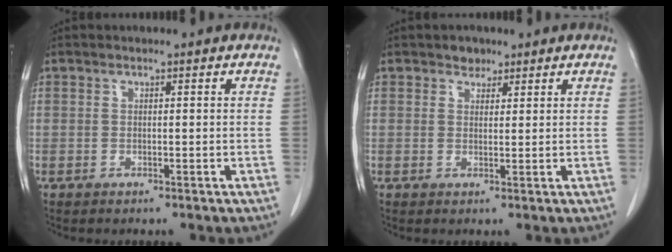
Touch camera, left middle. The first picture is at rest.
{"total": 1.9, "force": [1.3, 1.3, 0.3], "torque": [-0.003, 0.002, 0.019]}